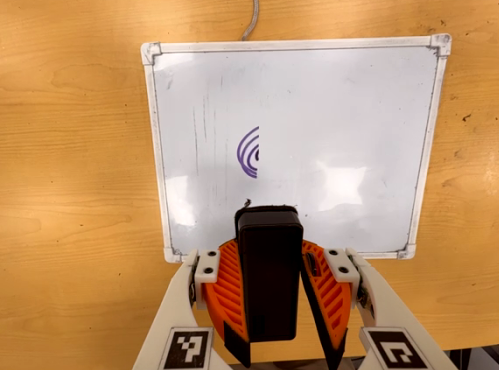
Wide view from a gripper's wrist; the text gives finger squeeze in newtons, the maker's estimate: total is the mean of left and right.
{"total": 7.0, "left": 7.4, "right": 6.6}